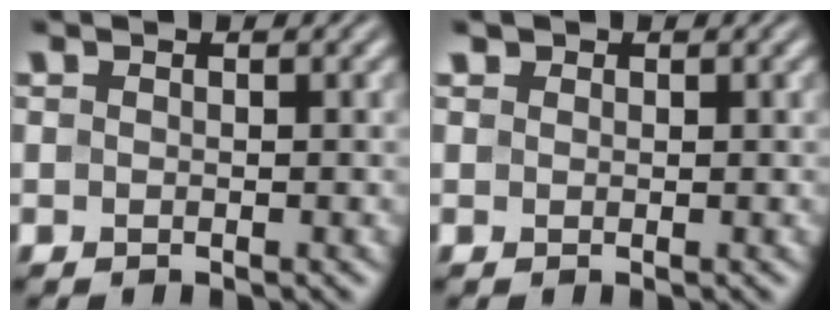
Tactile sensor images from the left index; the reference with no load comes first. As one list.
[{"total": 0.7, "force": [0.5, 0.5, 0.1], "torque": [0.000, -0.001, 0.004]}]